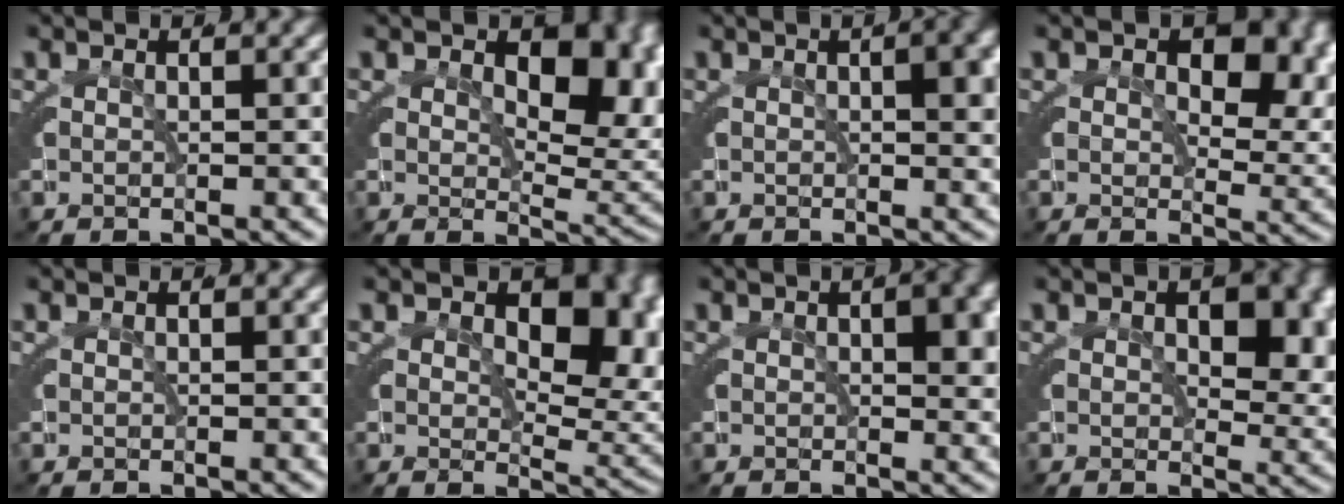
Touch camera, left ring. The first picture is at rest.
{"total": 6.4, "force": [1.9, 3.2, 5.3], "torque": [-0.049, -0.008, 0.029]}
{"total": 2.0, "force": [0.0, 0.4, 1.9], "torque": [-0.013, 0.014, -0.008]}
{"total": 6.9, "force": [2.2, 3.8, 5.3], "torque": [-0.047, 0.002, 0.027]}
{"total": 0.0}
{"total": 7.2, "force": [1.8, 4.0, 5.8], "torque": [-0.057, -0.011, 0.027]}
{"total": 2.3, "force": [0.1, 0.9, 2.1], "torque": [-0.015, 0.011, -0.007]}
{"total": 6.5, "force": [1.6, 3.5, 5.2], "torque": [-0.046, -0.003, 0.018]}